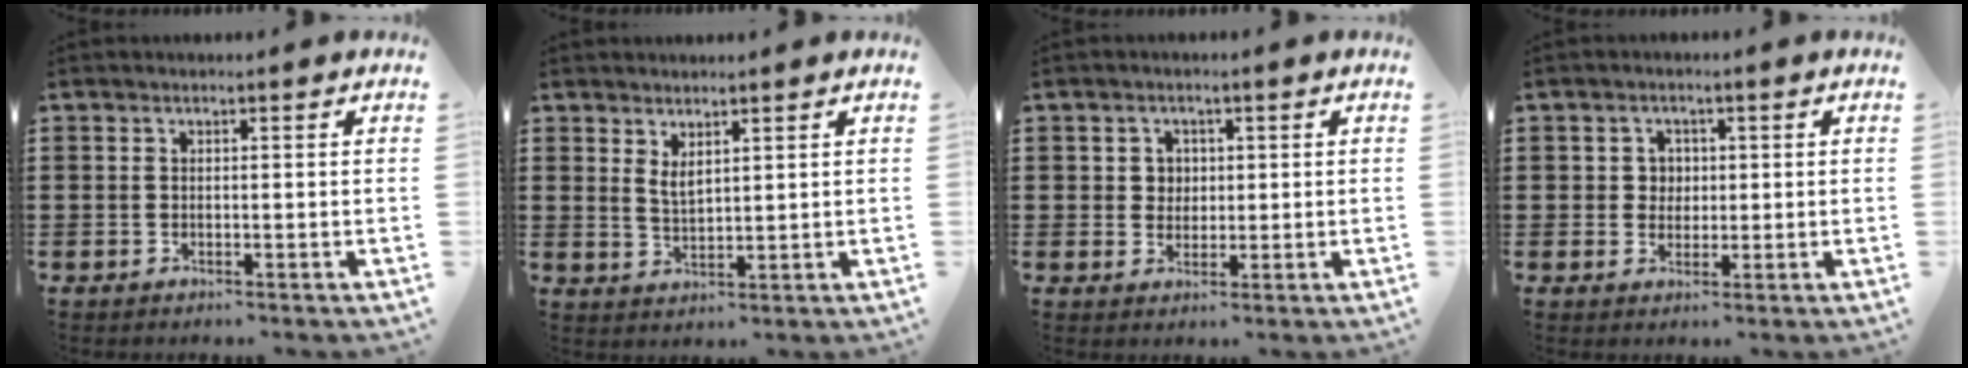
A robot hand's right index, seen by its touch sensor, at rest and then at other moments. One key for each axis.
{"total": 2.4, "fx": 1.7, "fy": 0.9, "fz": 1.5, "tx": -0.031, "ty": 0.003, "tz": 0.032}
{"total": 2.5, "fx": 0.6, "fy": 2.3, "fz": 0.8, "tx": -0.024, "ty": 0.011, "tz": 0.009}
{"total": 2.6, "fx": 0.3, "fy": 2.4, "fz": 0.9, "tx": -0.027, "ty": 0.010, "tz": 0.002}